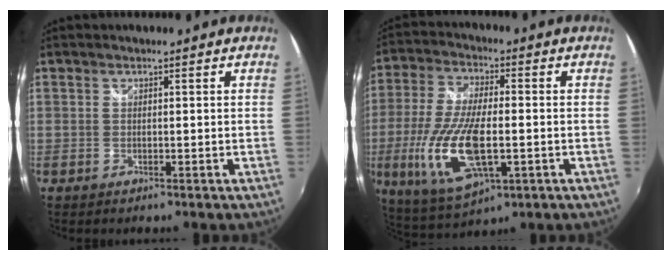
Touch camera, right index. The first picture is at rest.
{"total": 16.6, "force": [-3.4, 6.1, 15.0], "torque": [-0.318, -0.016, -0.059]}